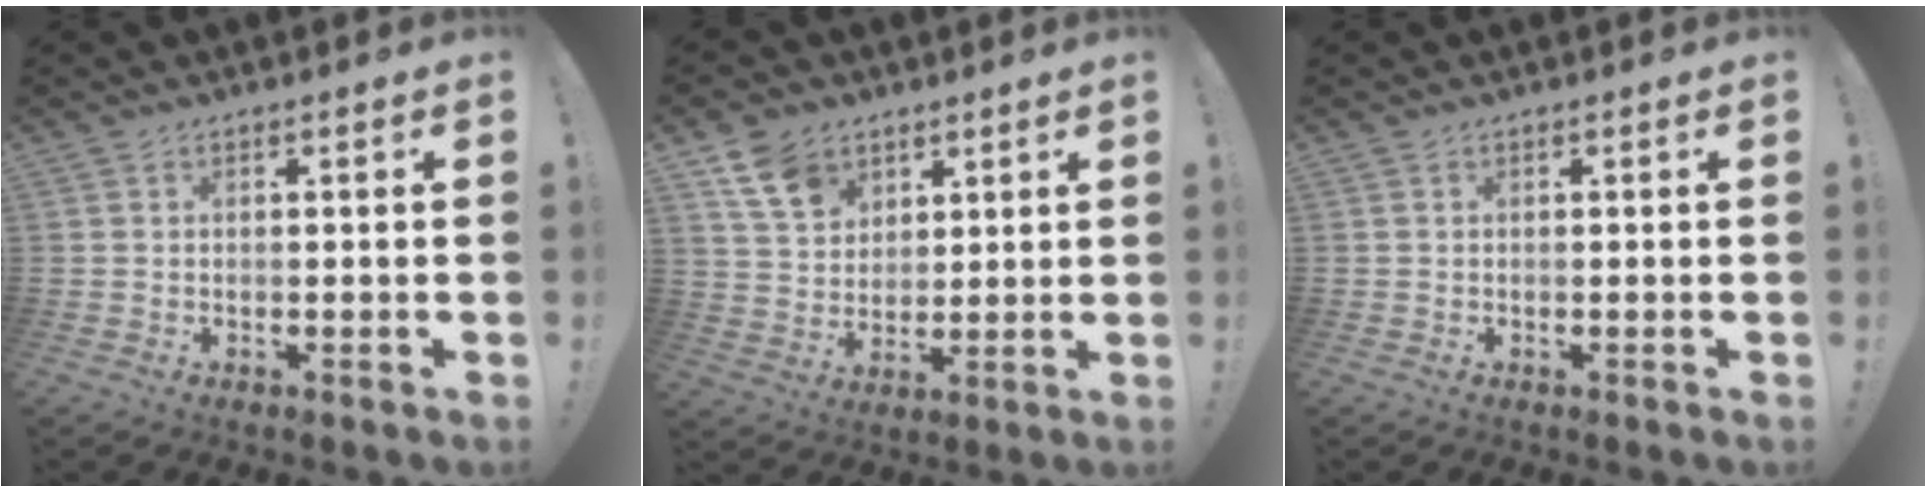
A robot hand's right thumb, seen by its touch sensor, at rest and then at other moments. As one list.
[{"total": 10.6, "force": [6.4, 7.5, 4.0], "torque": [-0.069, -0.030, 0.127]}, {"total": 0.0}]